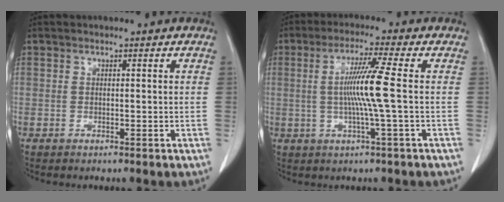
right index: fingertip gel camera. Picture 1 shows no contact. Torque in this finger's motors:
{"motor_torque": [1.03, 0.21, 0.44, 0.12]}